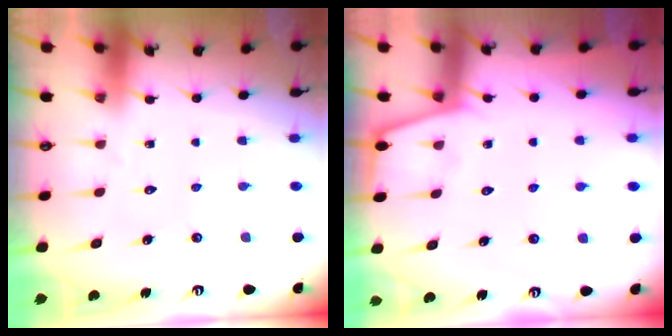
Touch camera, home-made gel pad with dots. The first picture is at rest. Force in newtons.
{"total": 2.4, "press": 2.4, "slide": 0.4}